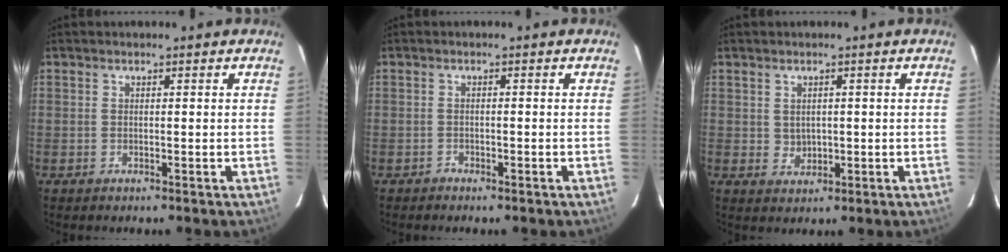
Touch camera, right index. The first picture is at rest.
{"total": 1.2, "force": [-1.1, 0.5, 0.3], "torque": [-0.013, 0.003, -0.016]}
{"total": 2.5, "force": [0.5, 2.3, 0.7], "torque": [-0.010, 0.001, 0.016]}